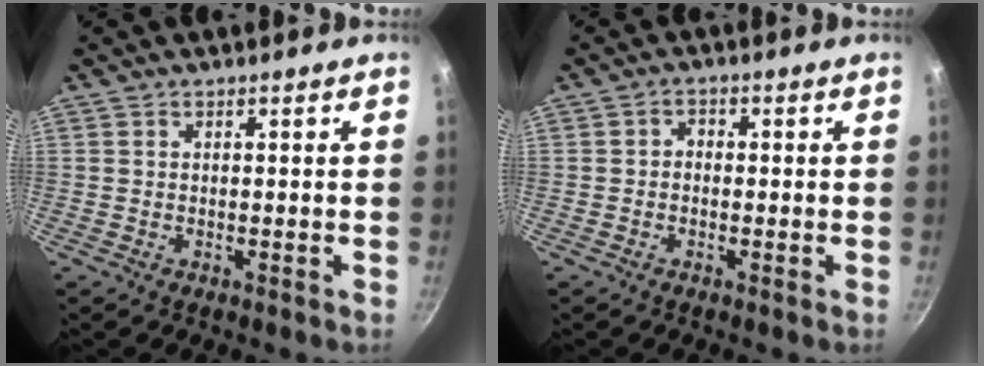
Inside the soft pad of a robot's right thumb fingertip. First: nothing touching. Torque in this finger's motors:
{"motor_torque": [-0.20, -0.12, -0.31, 0.20, -0.06]}